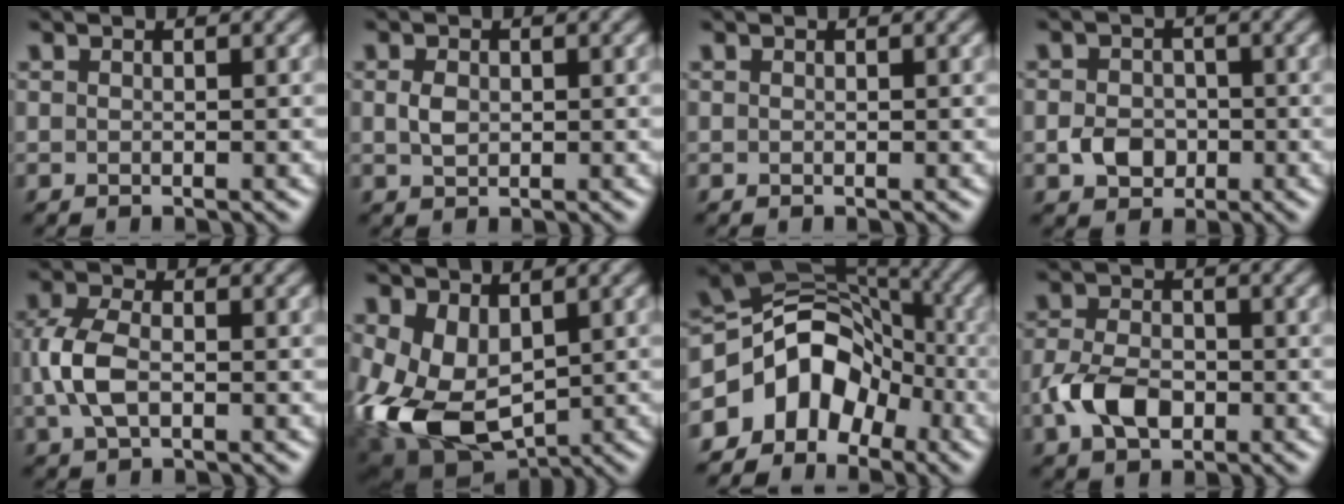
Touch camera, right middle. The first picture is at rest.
{"total": 1.5, "force": [0.1, 1.1, 1.0], "torque": [-0.025, 0.000, 0.003]}
{"total": 0.0}
{"total": 2.8, "force": [-0.8, 2.3, 1.3], "torque": [-0.020, -0.003, -0.019]}
{"total": 4.1, "force": [-0.4, 2.4, 3.3], "torque": [-0.081, 0.001, -0.010]}
{"total": 8.6, "force": [-0.9, 5.6, 6.4], "torque": [-0.157, -0.027, -0.007]}
{"total": 8.7, "force": [-4.1, 6.2, 4.4], "torque": [-0.061, 0.011, -0.087]}
{"total": 4.4, "force": [-1.4, 3.0, 2.9], "torque": [-0.066, -0.001, -0.034]}